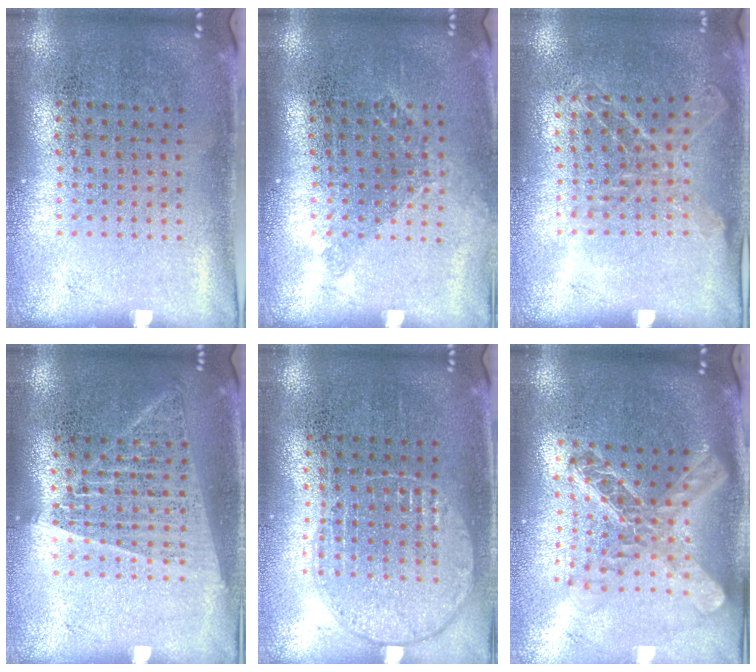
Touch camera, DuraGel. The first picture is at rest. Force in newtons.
{"total": 1.0, "press": 0.9, "slide": 0.5}
{"total": 1.1, "press": 1.1, "slide": 0.3}
{"total": 1.4, "press": 1.3, "slide": 0.5}
{"total": 1.0, "press": 1.0, "slide": 0.3}
{"total": 2.4, "press": 1.9, "slide": 1.4}